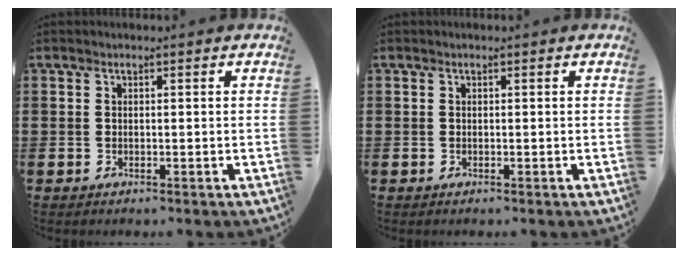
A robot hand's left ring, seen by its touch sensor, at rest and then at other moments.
{"total": 0.0}